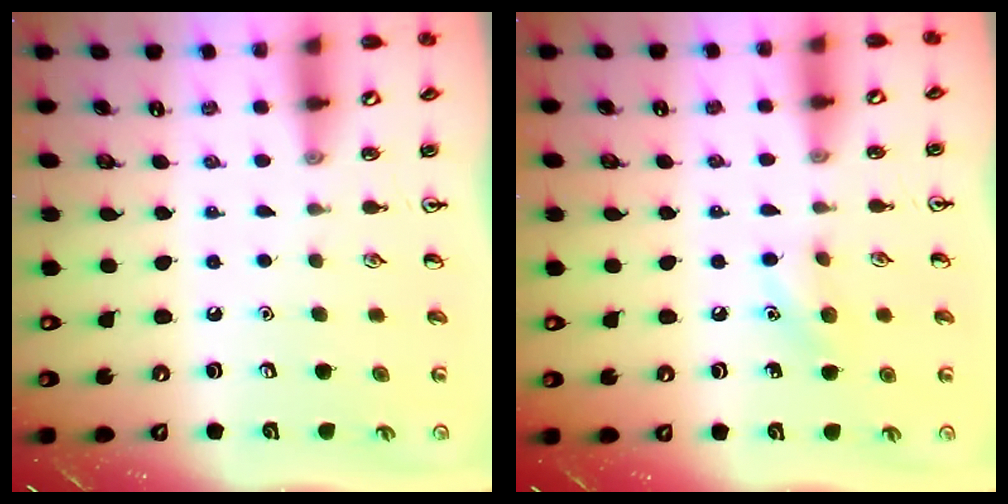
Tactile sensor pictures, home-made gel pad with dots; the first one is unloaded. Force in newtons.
{"total": 7.5, "press": 7.3, "slide": 1.8}